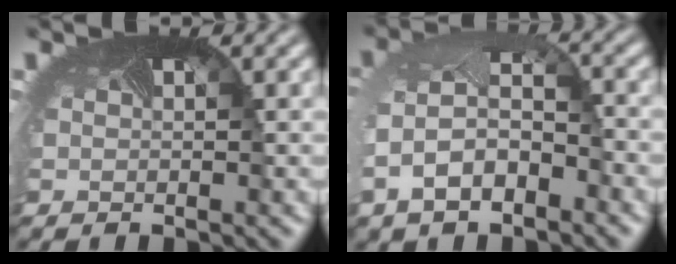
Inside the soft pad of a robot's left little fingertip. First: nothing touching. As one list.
[{"total": 5.6, "force": [-2.1, 3.4, 3.9], "torque": [-0.103, -0.006, -0.046]}]